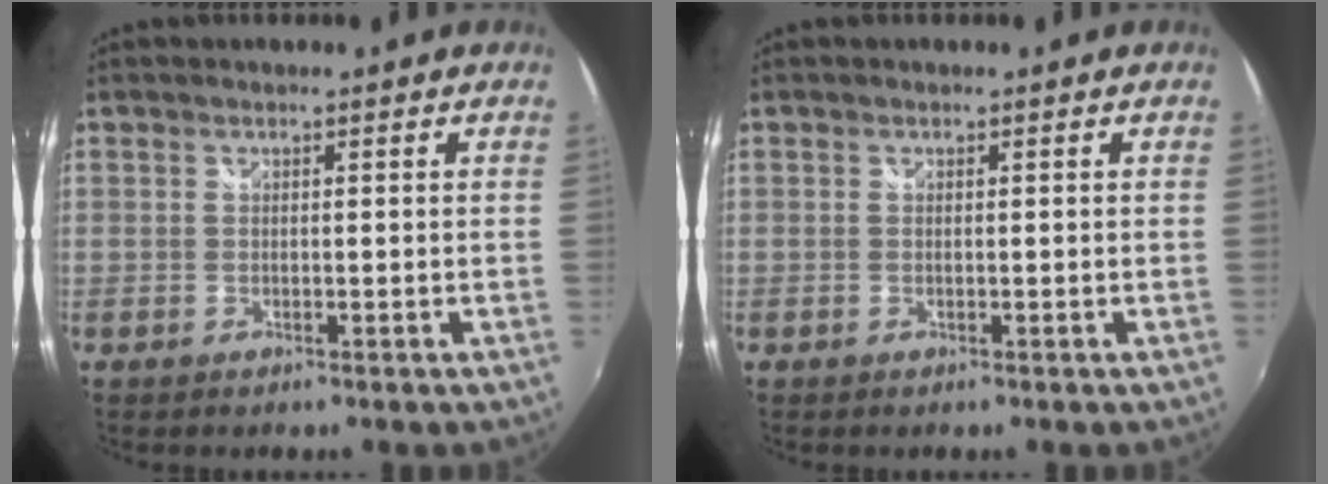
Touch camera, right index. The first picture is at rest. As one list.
[{"total": 0.0}]